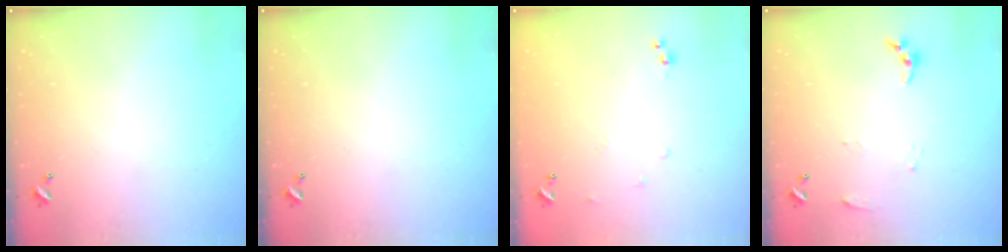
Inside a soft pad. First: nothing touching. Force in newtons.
{"total": 0.0}
{"total": 6.3, "press": 6.3, "slide": 0.7}
{"total": 4.6, "press": 4.6, "slide": 0.5}